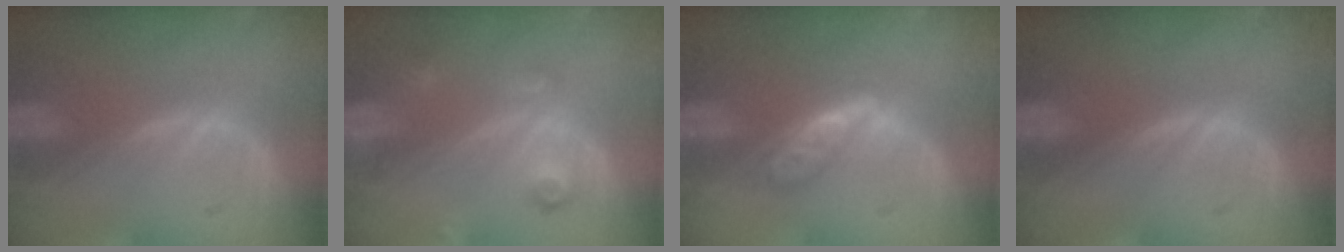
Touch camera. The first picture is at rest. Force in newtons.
{"total": 3.7, "press": 3.4, "slide": 1.5}
{"total": 4.6, "press": 4.1, "slide": 2.2}
{"total": 0.0}